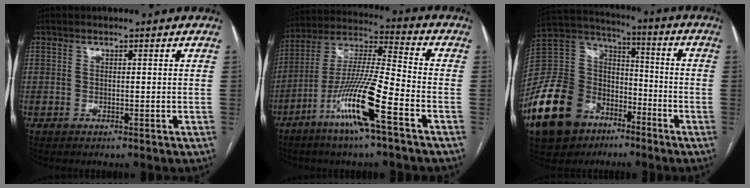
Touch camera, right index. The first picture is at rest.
{"total": 15.0, "force": [-7.3, 0.4, 13.1], "torque": [-0.265, -0.013, -0.141]}
{"total": 19.0, "force": [-10.7, 13.3, 8.3], "torque": [-0.185, 0.053, -0.186]}